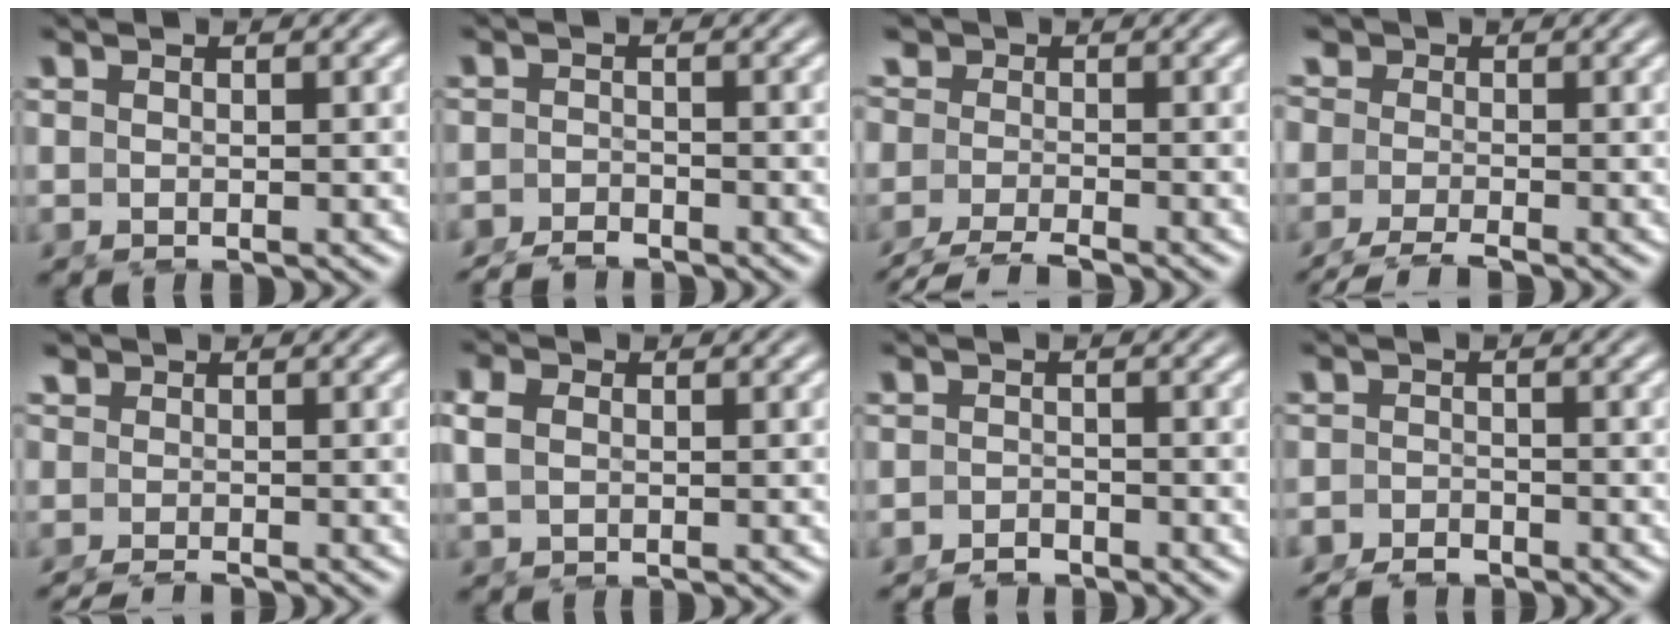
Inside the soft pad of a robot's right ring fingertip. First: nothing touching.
{"total": 2.3, "force": [-2.2, 0.1, -0.3], "torque": [0.007, -0.010, -0.038]}
{"total": 3.0, "force": [-2.1, 1.8, 1.0], "torque": [-0.014, -0.008, -0.040]}
{"total": 3.3, "force": [-1.5, 2.5, 1.4], "torque": [-0.019, -0.003, -0.036]}
{"total": 1.4, "force": [-1.2, 0.7, 0.0], "torque": [0.003, -0.011, -0.019]}
{"total": 1.3, "force": [0.5, 0.7, 1.0], "torque": [-0.026, -0.001, 0.011]}
{"total": 2.2, "force": [-2.1, 0.0, -0.6], "torque": [0.012, -0.012, -0.033]}
{"total": 2.4, "force": [-2.3, 0.4, -0.3], "torque": [0.005, -0.013, -0.038]}